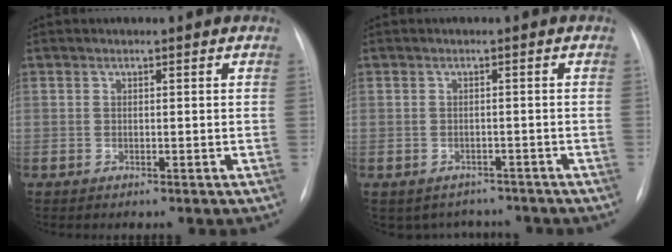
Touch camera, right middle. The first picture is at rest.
{"total": 5.1, "force": [-4.4, 2.7, 0.1], "torque": [0.007, 0.015, -0.051]}